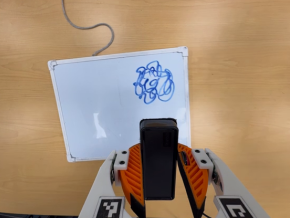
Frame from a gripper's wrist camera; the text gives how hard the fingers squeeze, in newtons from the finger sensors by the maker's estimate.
{"total": 4.8, "left": 4.4, "right": 5.2}